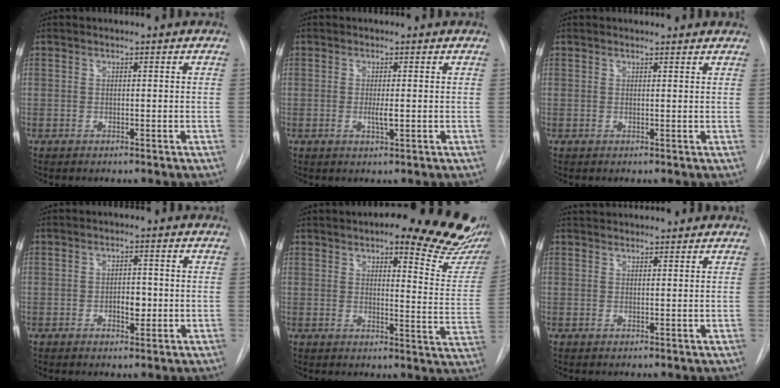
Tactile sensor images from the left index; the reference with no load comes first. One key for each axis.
{"total": 1.7, "fx": -0.2, "fy": 0.2, "fz": 1.6, "tx": -0.033, "ty": -0.004, "tz": -0.003}
{"total": 4.1, "fx": 3.9, "fy": 1.0, "fz": 0.8, "tx": -0.011, "ty": 0.010, "tz": 0.036}
{"total": 2.9, "fx": -0.7, "fy": 1.5, "fz": 2.3, "tx": -0.033, "ty": 0.002, "tz": -0.006}
{"total": 18.8, "fx": 13.8, "fy": 4.1, "fz": 12.2, "tx": -0.136, "ty": -0.032, "tz": 0.150}
{"total": 4.6, "fx": 4.4, "fy": 0.9, "fz": 1.0, "tx": -0.014, "ty": 0.038, "tz": 0.062}